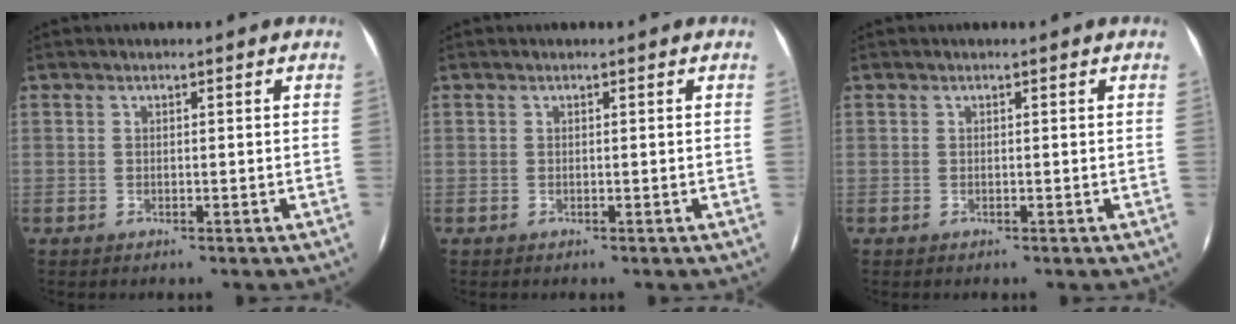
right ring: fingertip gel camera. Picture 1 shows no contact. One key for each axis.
{"total": 0.0}
{"total": 0.0}